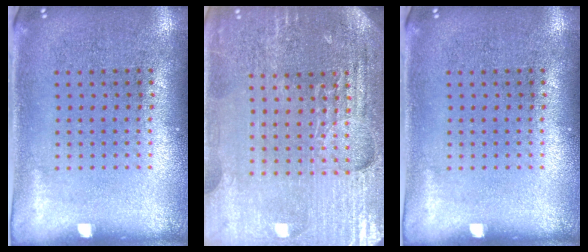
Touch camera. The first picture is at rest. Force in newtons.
{"total": 4.9, "press": 4.6, "slide": 1.7}
{"total": 0.0}